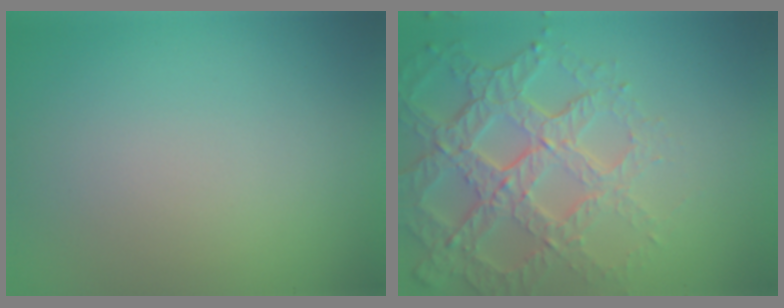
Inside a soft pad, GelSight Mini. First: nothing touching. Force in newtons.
{"total": 7.3, "press": 5.1, "slide": 5.2}